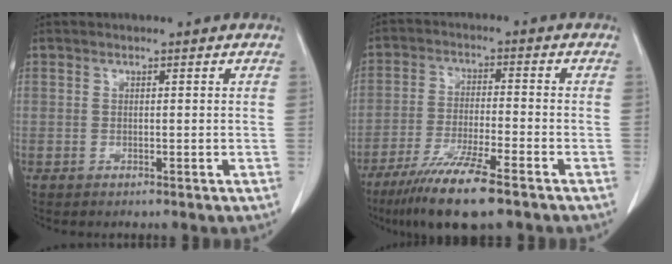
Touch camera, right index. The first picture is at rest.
{"total": 11.0, "force": [-7.6, 0.7, 7.9], "torque": [-0.143, -0.030, -0.132]}